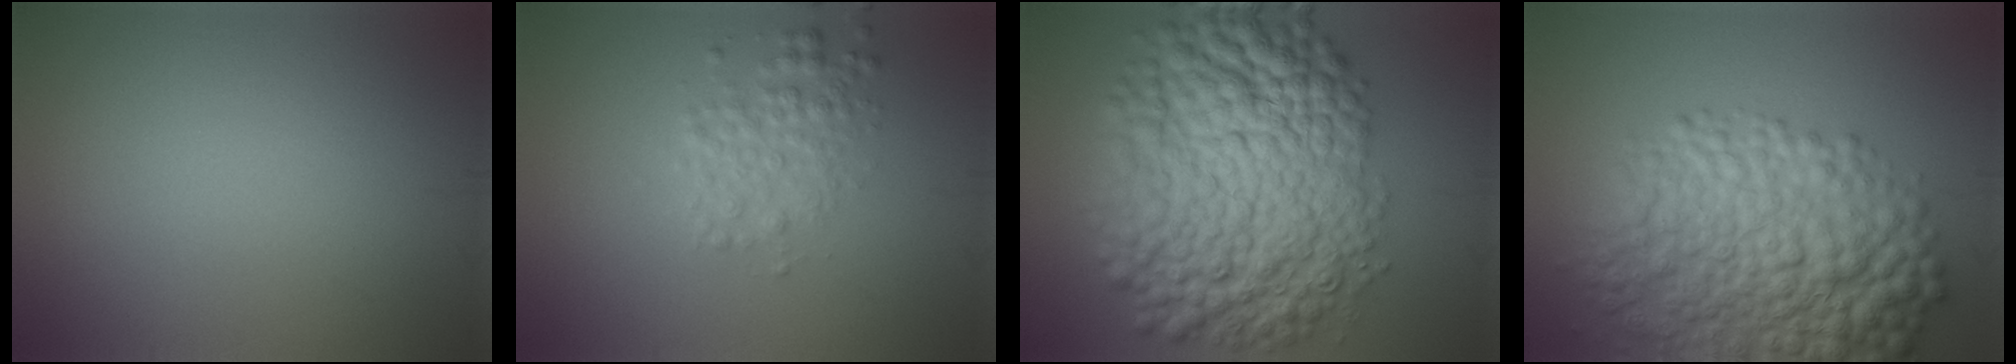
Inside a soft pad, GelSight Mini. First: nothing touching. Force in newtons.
{"total": 2.5, "press": 2.5, "slide": 0.0}
{"total": 14.3, "press": 14.3, "slide": 0.3}
{"total": 10.2, "press": 10.2, "slide": 0.3}